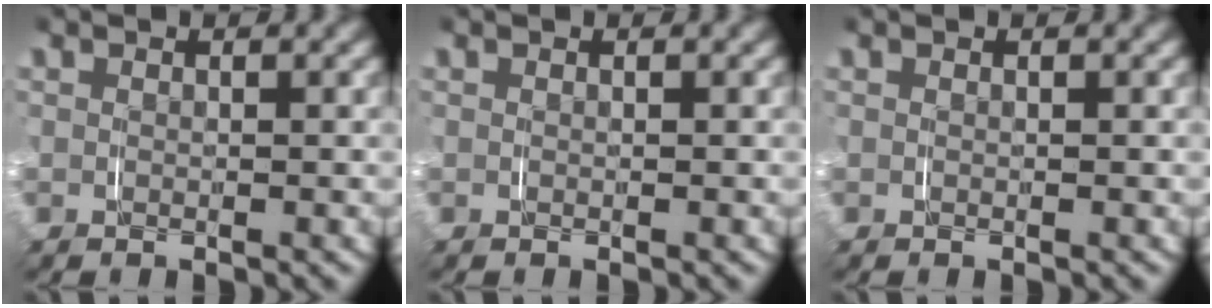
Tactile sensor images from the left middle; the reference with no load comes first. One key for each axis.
{"total": 0.0}
{"total": 0.0}